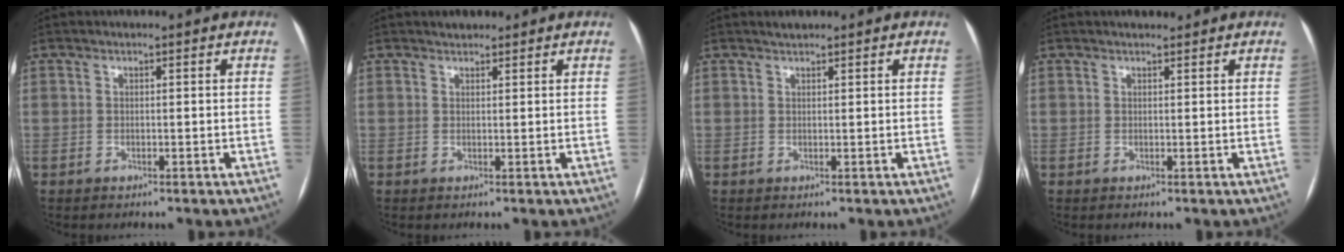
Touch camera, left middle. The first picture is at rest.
{"total": 1.3, "force": [1.1, 0.6, 0.4], "torque": [-0.010, 0.009, 0.019]}
{"total": 1.1, "force": [1.0, 0.3, 0.3], "torque": [-0.011, 0.008, 0.018]}
{"total": 1.4, "force": [1.2, 0.5, 0.5], "torque": [-0.011, 0.009, 0.019]}